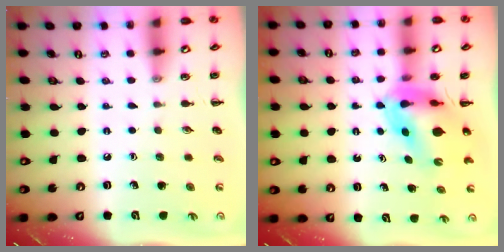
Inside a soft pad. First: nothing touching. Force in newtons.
{"total": 8.7, "press": 8.2, "slide": 2.9}